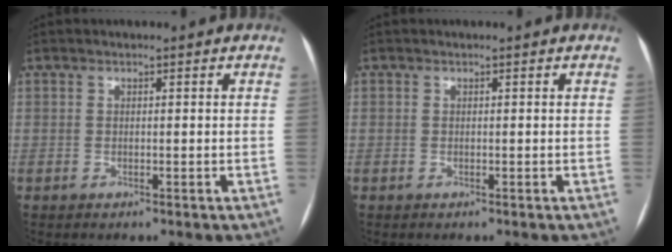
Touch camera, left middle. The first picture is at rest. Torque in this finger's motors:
{"motor_torque": [0.05, 0.08, 0.00, 0.00]}